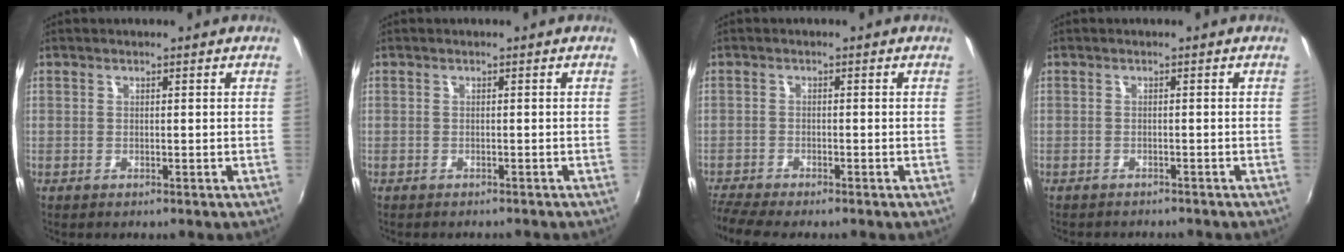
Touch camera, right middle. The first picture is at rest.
{"total": 1.7, "force": [-1.6, 0.5, 0.5], "torque": [-0.015, -0.010, -0.022]}
{"total": 5.8, "force": [-5.3, 0.3, 2.4], "torque": [-0.072, -0.028, -0.094]}
{"total": 3.1, "force": [-2.9, 0.7, 0.8], "torque": [-0.023, -0.013, -0.043]}